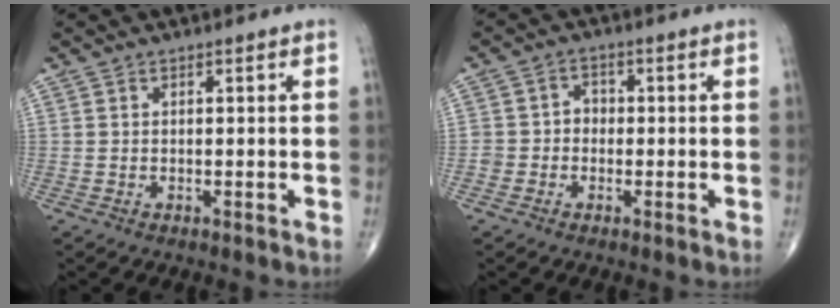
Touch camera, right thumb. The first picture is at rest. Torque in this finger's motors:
{"motor_torque": [0.24, 0.13, 0.34, -0.04, -0.02]}